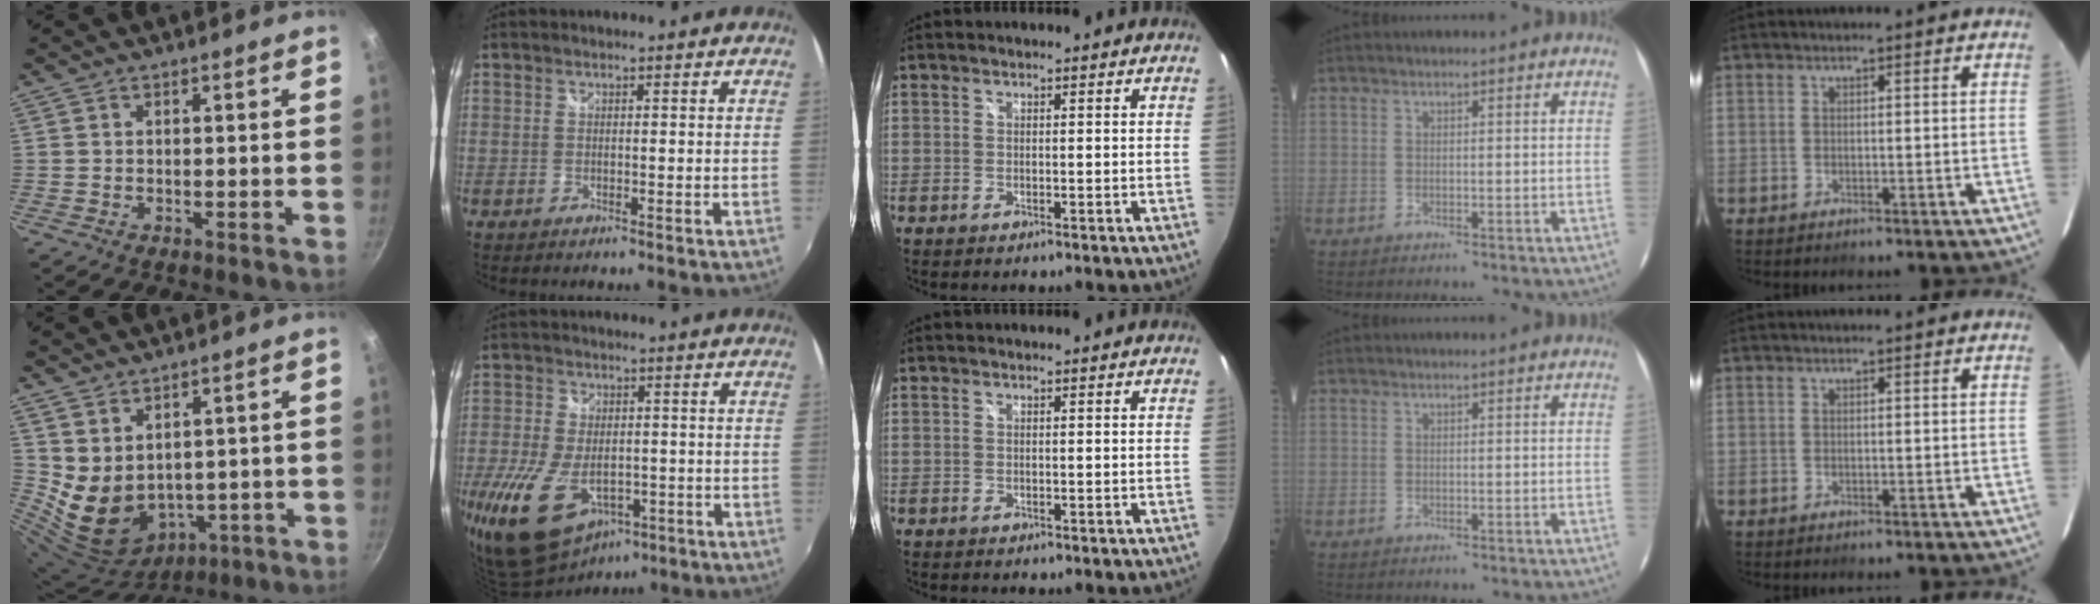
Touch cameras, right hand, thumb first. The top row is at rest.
{"thumb": {"total": 10.4, "force": [2.1, 8.0, 6.3], "torque": [-0.097, -0.015, 0.073]}, "index": {"total": 18.9, "force": [-7.8, 11.6, 12.7], "torque": [-0.297, -0.042, -0.124]}}